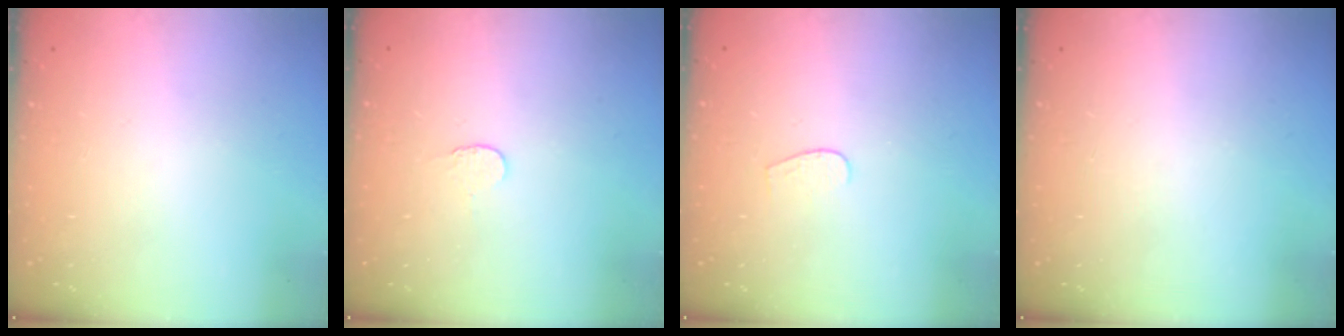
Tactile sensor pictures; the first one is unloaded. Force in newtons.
{"total": 3.4, "press": 3.4, "slide": 0.3}
{"total": 4.0, "press": 4.0, "slide": 0.4}
{"total": 0.0}